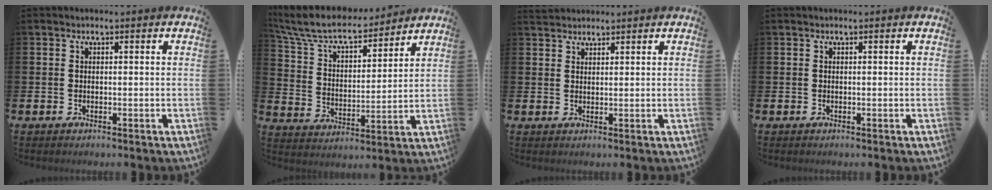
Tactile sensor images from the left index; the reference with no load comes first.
{"total": 9.0, "force": [7.9, 2.6, 3.3], "torque": [-0.108, -0.049, 0.140]}
{"total": 2.1, "force": [2.0, 0.7, 0.1], "torque": [0.002, -0.002, 0.036]}
{"total": 0.0}